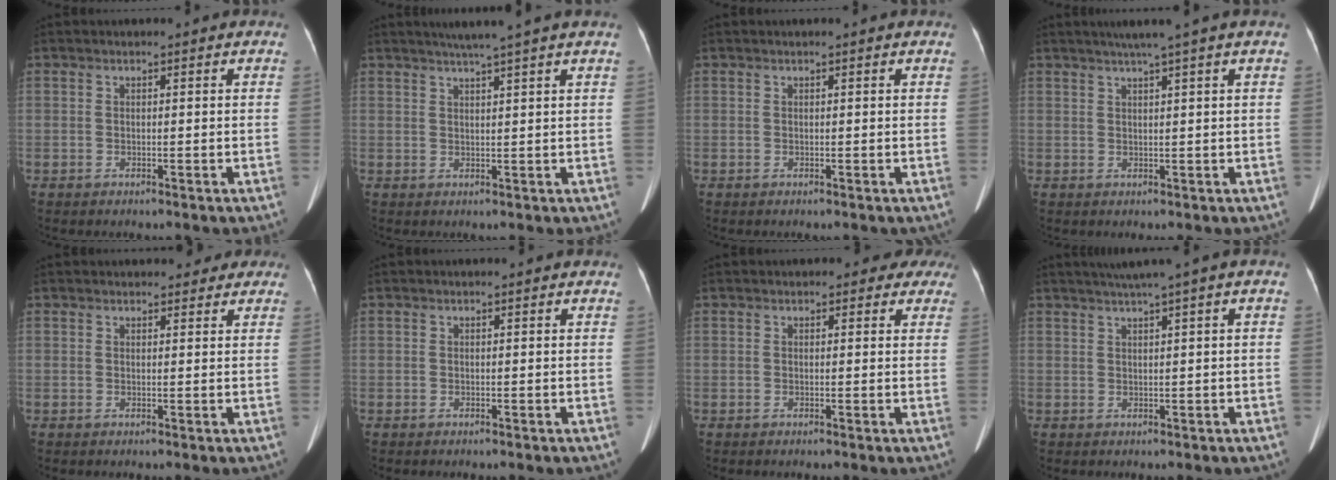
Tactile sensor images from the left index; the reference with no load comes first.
{"total": 4.9, "force": [3.8, -1.3, 2.8], "torque": [-0.042, 0.010, 0.060]}
{"total": 0.0}
{"total": 3.9, "force": [2.7, -1.2, 2.6], "torque": [-0.038, 0.007, 0.048]}
{"total": 4.5, "force": [3.8, 2.0, 1.3], "torque": [0.001, 0.012, 0.038]}
{"total": 0.0}
{"total": 3.8, "force": [3.0, 2.2, 0.9], "torque": [0.014, -0.002, 0.016]}
{"total": 4.4, "force": [2.3, -0.6, 3.7], "torque": [-0.066, 0.020, 0.042]}